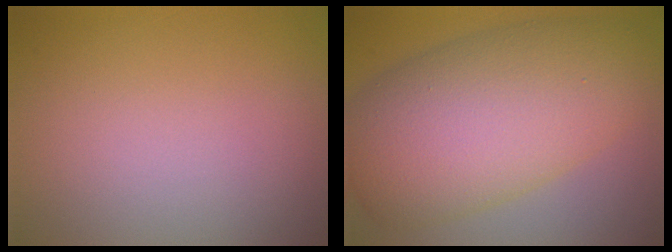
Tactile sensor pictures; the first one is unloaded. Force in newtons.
{"total": 11.0, "press": 11.0, "slide": 0.4}